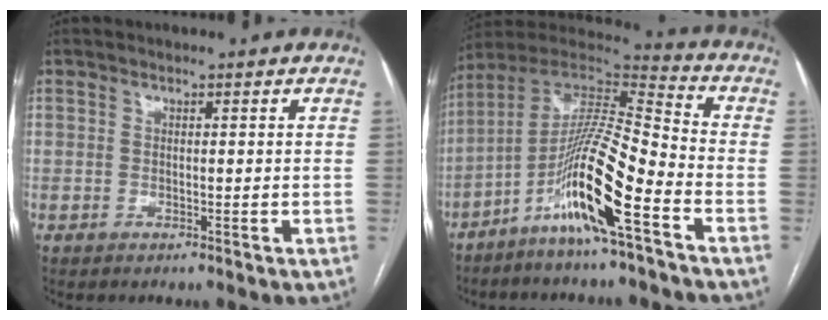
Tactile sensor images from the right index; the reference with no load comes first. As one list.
[{"total": 14.5, "force": [-7.3, 0.3, 12.5], "torque": [-0.244, -0.003, -0.142]}]